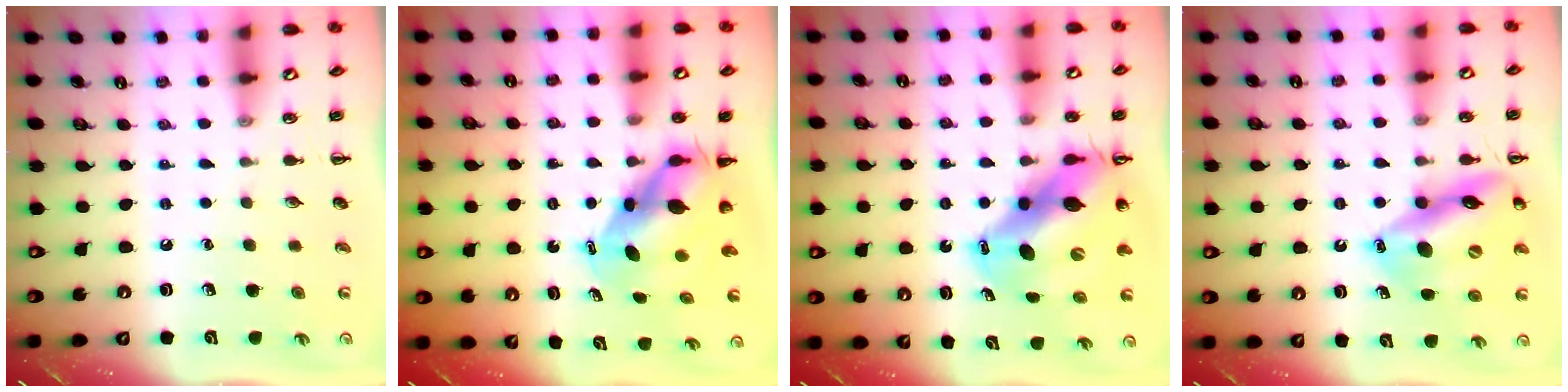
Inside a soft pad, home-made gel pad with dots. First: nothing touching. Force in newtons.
{"total": 7.6, "press": 7.3, "slide": 2.0}
{"total": 14.9, "press": 14.2, "slide": 4.6}
{"total": 17.5, "press": 17.1, "slide": 3.6}